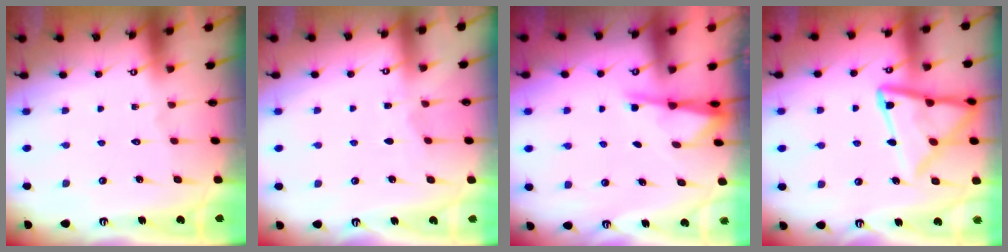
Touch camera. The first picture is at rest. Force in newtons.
{"total": 2.9, "press": 2.9, "slide": 0.3}
{"total": 2.4, "press": 2.3, "slide": 0.3}
{"total": 16.0, "press": 16.0, "slide": 1.4}